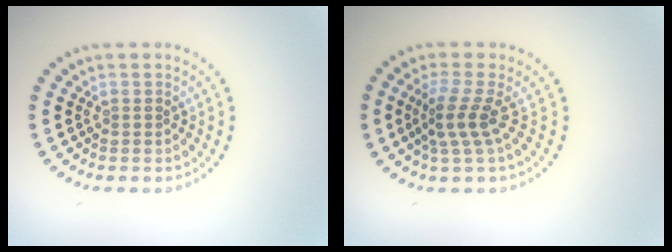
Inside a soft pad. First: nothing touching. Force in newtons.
{"total": 2.8, "press": 1.9, "slide": 2.0}